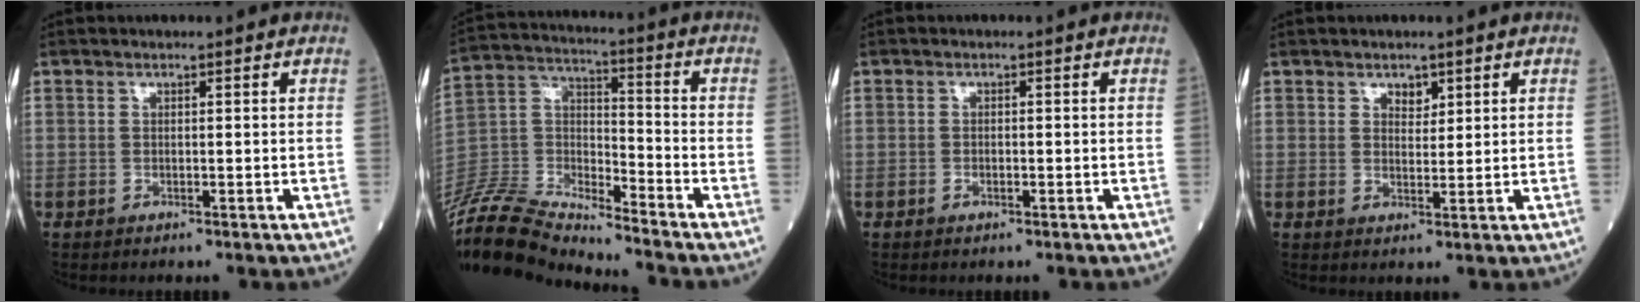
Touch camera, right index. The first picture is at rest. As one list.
[{"total": 15.7, "force": [-15.5, 0.6, 2.6], "torque": [-0.055, 0.034, -0.293]}, {"total": 1.1, "force": [-0.5, 0.4, 0.8], "torque": [-0.018, 0.000, -0.008]}, {"total": 2.1, "force": [1.3, 1.2, 1.0], "torque": [-0.013, -0.003, 0.022]}]